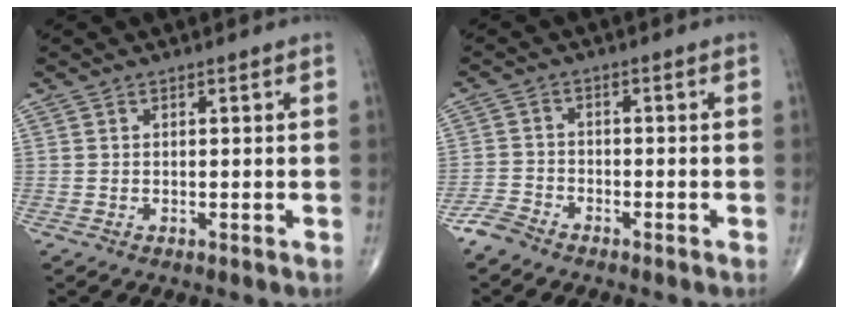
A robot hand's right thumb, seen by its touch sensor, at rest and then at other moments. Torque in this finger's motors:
{"motor_torque": [3.23, 1.79, 0.05, -0.59, -0.01]}